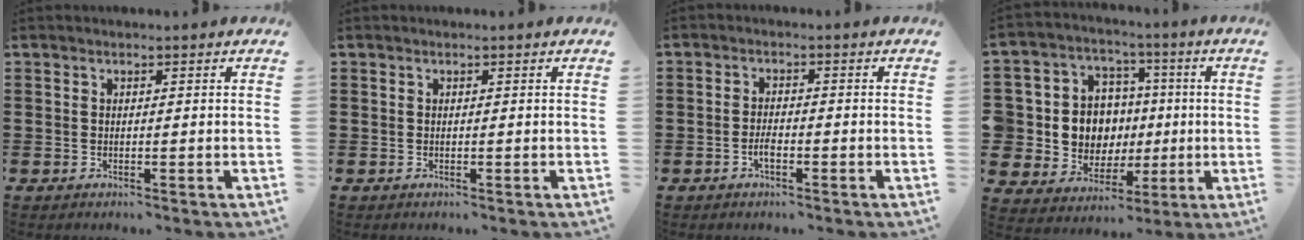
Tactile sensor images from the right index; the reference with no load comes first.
{"total": 0.0}
{"total": 2.1, "force": [-1.1, 0.8, 1.6], "torque": [-0.032, 0.002, -0.021]}
{"total": 10.6, "force": [0.1, 9.8, 3.9], "torque": [-0.118, 0.008, 0.012]}